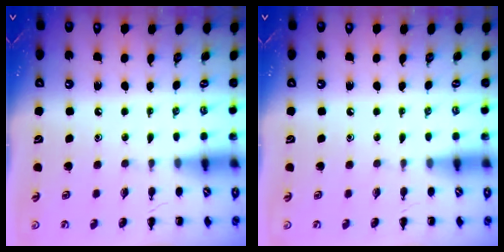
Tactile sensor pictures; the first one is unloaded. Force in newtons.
{"total": 0.0}